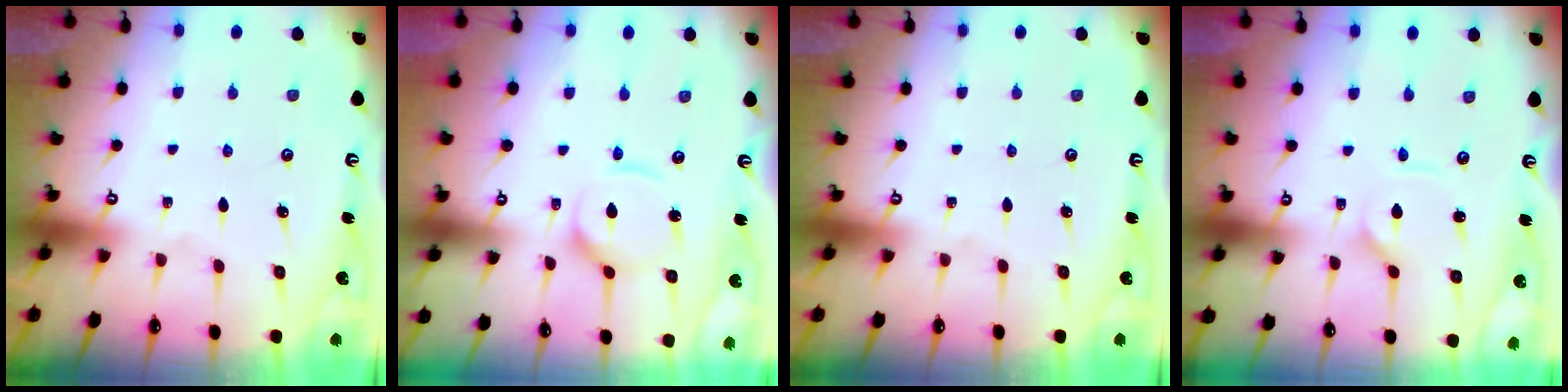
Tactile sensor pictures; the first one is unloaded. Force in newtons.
{"total": 9.6, "press": 9.6, "slide": 0.9}
{"total": 0.0}
{"total": 1.7, "press": 1.6, "slide": 0.2}